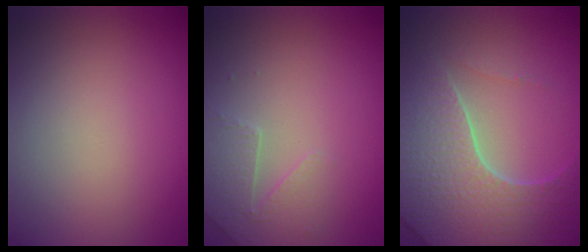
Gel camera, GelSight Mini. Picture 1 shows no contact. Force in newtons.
{"total": 2.3, "press": 2.2, "slide": 0.6}
{"total": 7.0, "press": 6.8, "slide": 1.7}